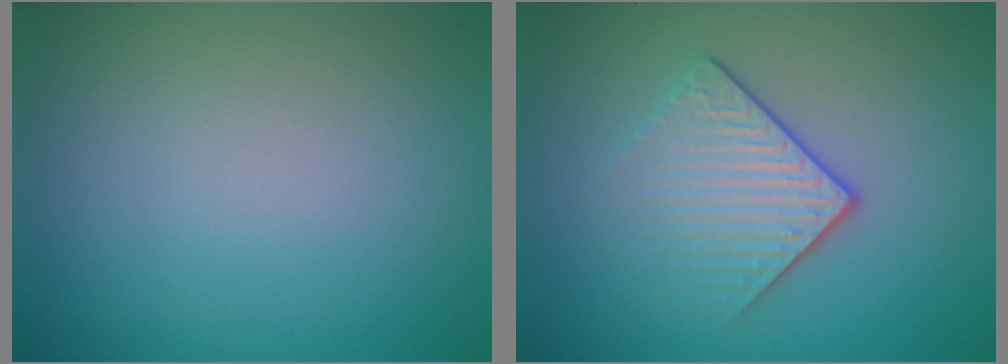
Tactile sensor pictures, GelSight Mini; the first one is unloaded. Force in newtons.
{"total": 3.7, "press": 2.8, "slide": 2.4}